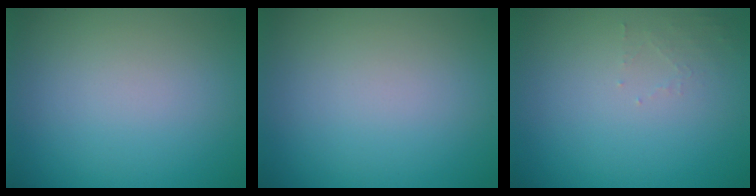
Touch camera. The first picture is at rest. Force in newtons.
{"total": 0.0}
{"total": 1.0, "press": 1.0, "slide": 0.2}